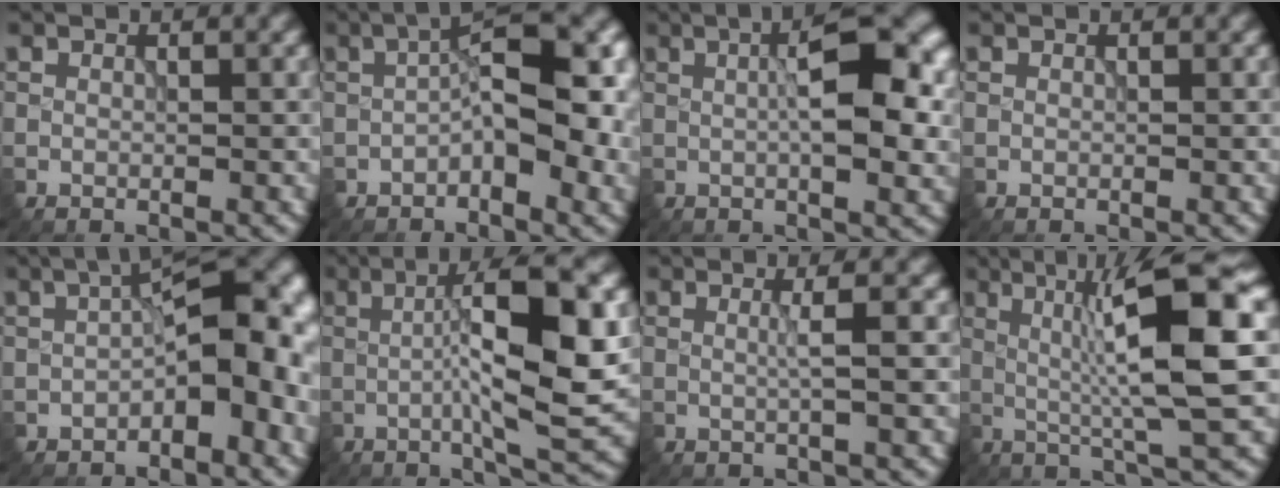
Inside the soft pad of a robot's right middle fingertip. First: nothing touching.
{"total": 7.9, "force": [-0.5, 3.0, 7.3], "torque": [-0.107, 0.019, -0.020]}
{"total": 8.0, "force": [1.0, 2.6, 7.5], "torque": [-0.104, 0.008, 0.011]}
{"total": 0.0}
{"total": 8.7, "force": [-0.8, 3.9, 7.7], "torque": [-0.091, 0.020, -0.022]}
{"total": 10.8, "force": [0.4, 2.3, 10.5], "torque": [-0.151, 0.004, 0.004]}
{"total": 1.8, "force": [0.2, 0.3, 1.8], "torque": [-0.027, 0.005, -0.004]}
{"total": 10.0, "force": [0.7, 1.3, 9.9], "torque": [-0.149, 0.018, 0.013]}